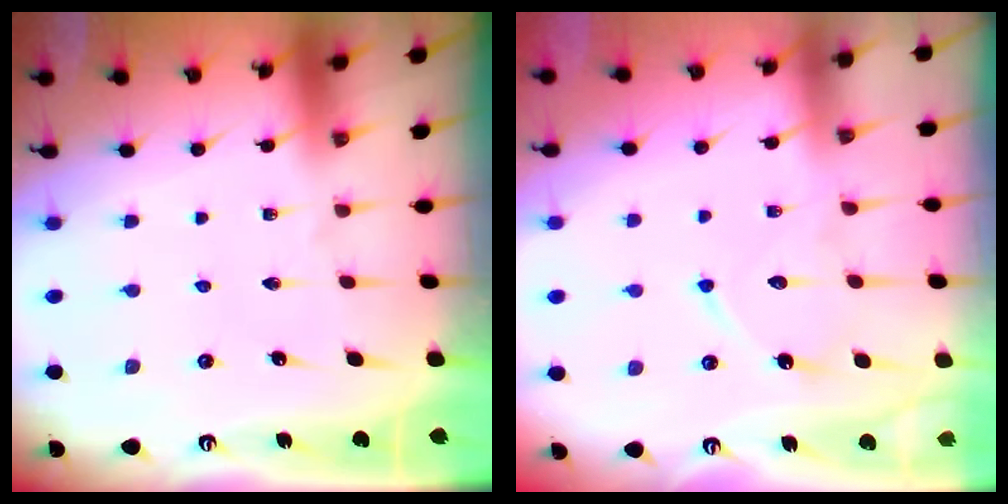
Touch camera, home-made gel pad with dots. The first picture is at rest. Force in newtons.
{"total": 10.4, "press": 10.4, "slide": 0.7}